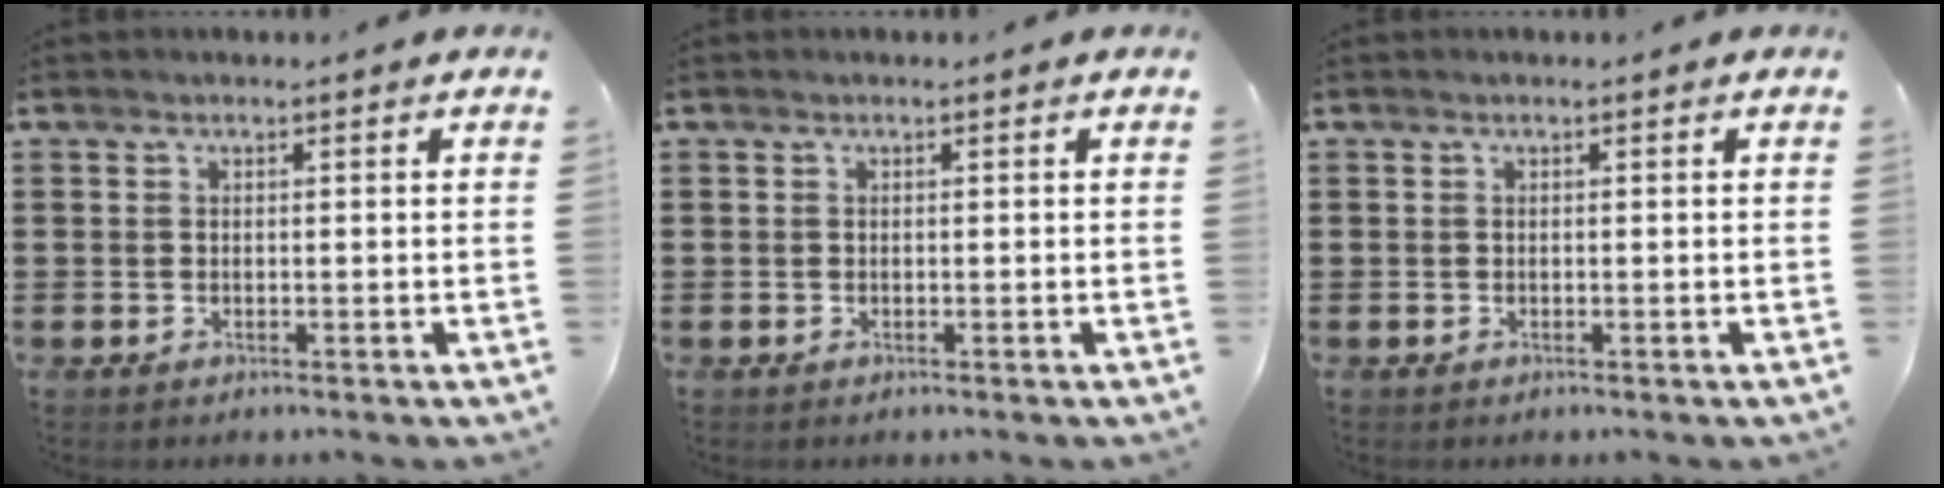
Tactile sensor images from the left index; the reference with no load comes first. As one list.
[{"total": 0.0}, {"total": 0.0}]